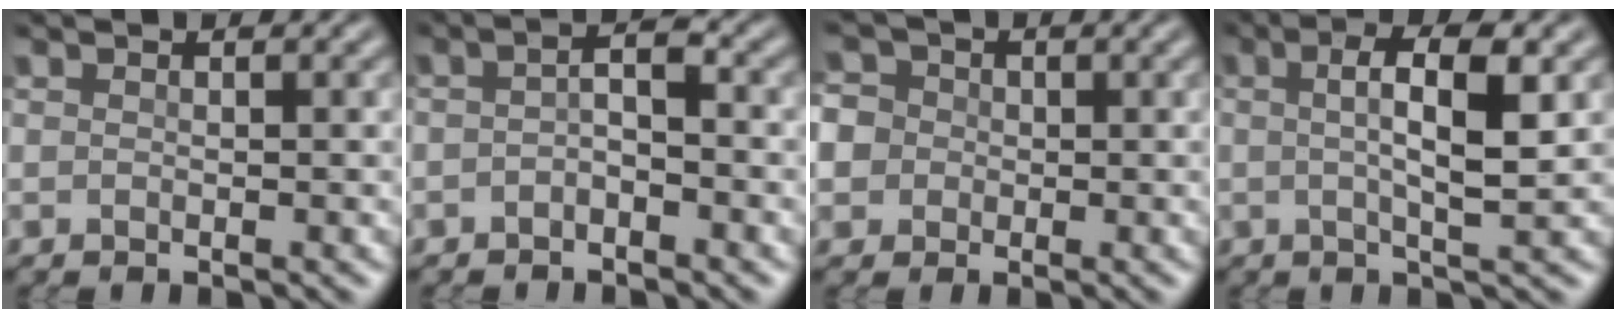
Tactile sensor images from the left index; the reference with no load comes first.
{"total": 2.0, "force": [-1.0, 0.7, 1.6], "torque": [-0.032, 0.005, -0.025]}
{"total": 6.5, "force": [0.8, 5.9, 2.6], "torque": [-0.059, 0.030, -0.013]}
{"total": 5.2, "force": [0.7, 1.2, 5.0], "torque": [-0.081, 0.006, 0.007]}